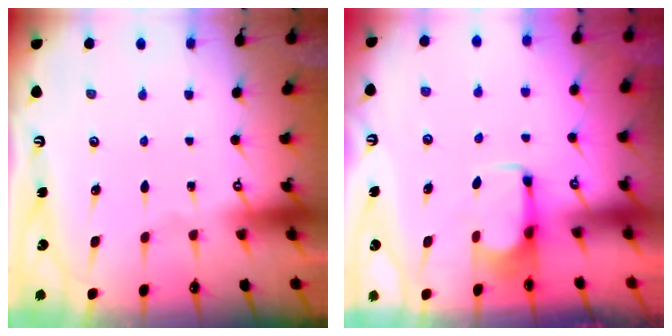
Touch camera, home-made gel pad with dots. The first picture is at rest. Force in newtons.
{"total": 2.7, "press": 2.5, "slide": 0.9}